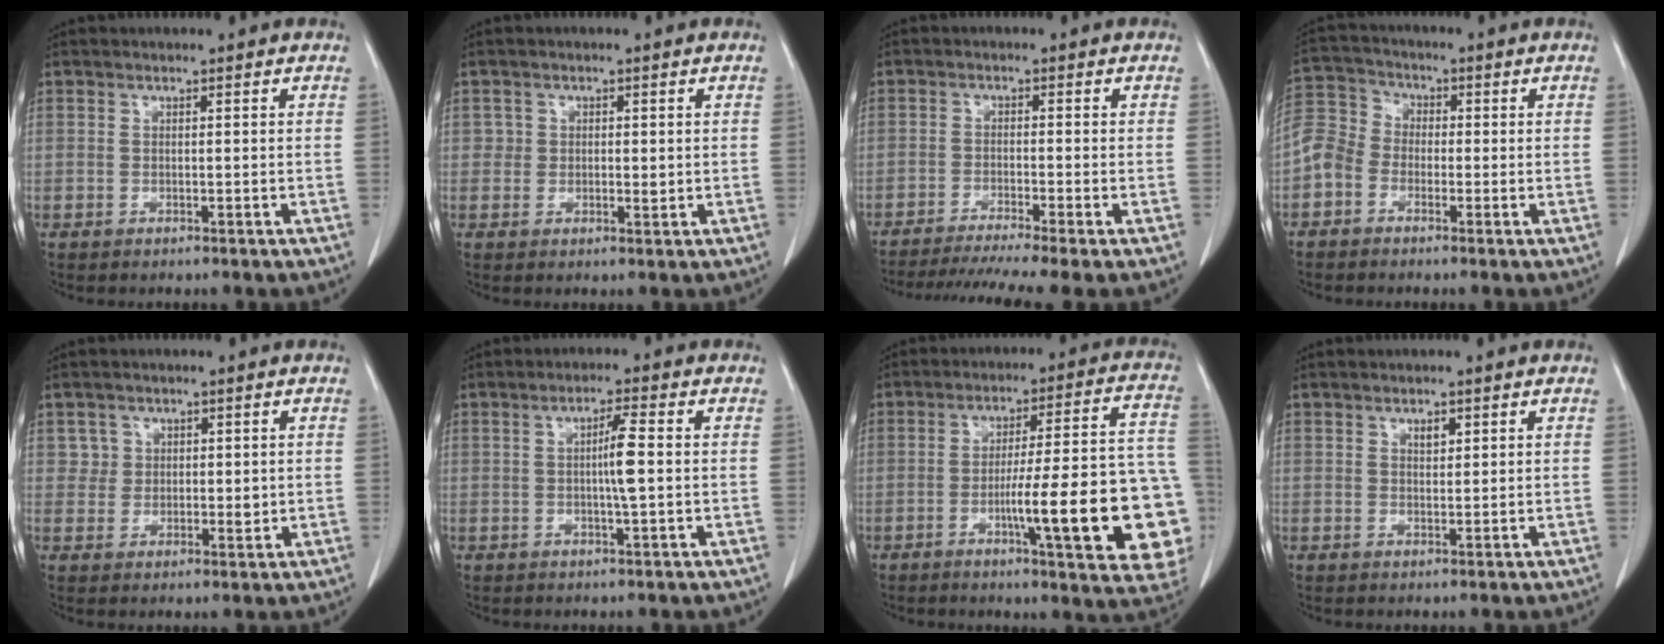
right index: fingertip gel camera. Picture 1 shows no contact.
{"total": 2.1, "force": [0.3, 1.8, 1.1], "torque": [-0.010, -0.001, 0.002]}
{"total": 10.6, "force": [-8.8, -1.1, 5.9], "torque": [-0.087, -0.020, -0.139]}
{"total": 7.1, "force": [-2.3, 6.2, 2.5], "torque": [-0.058, 0.031, -0.057]}
{"total": 3.3, "force": [1.2, 3.0, 0.7], "torque": [0.000, -0.004, 0.019]}
{"total": 4.3, "force": [0.0, -0.2, 4.3], "torque": [-0.071, -0.001, -0.001]}
{"total": 21.6, "force": [-5.6, 2.1, 20.7], "torque": [-0.181, 0.018, -0.067]}
{"total": 1.5, "force": [0.9, 0.7, 1.0], "torque": [-0.015, -0.003, 0.015]}